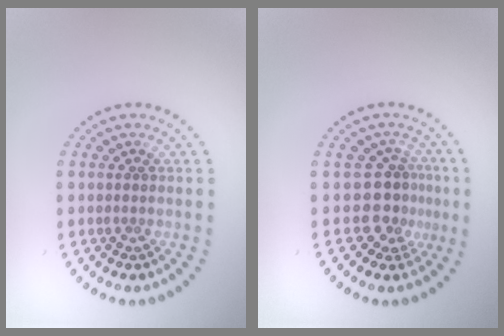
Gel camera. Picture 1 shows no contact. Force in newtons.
{"total": 3.2, "press": 2.4, "slide": 2.2}